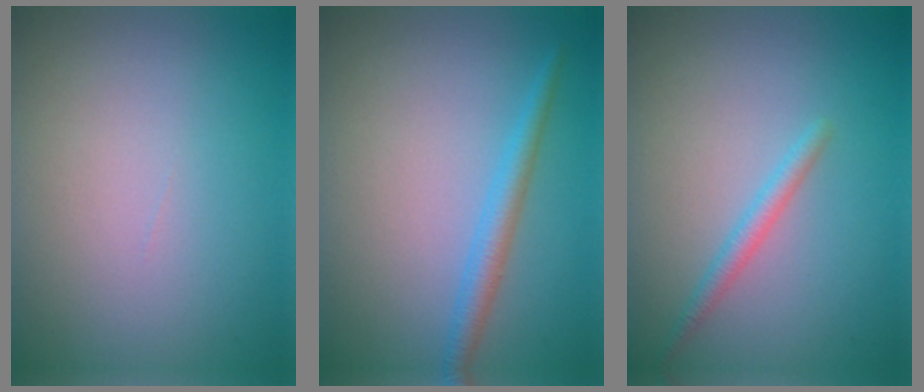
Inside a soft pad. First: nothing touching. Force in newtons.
{"total": 2.1, "press": 2.1, "slide": 0.1}
{"total": 1.4, "press": 1.4, "slide": 0.1}